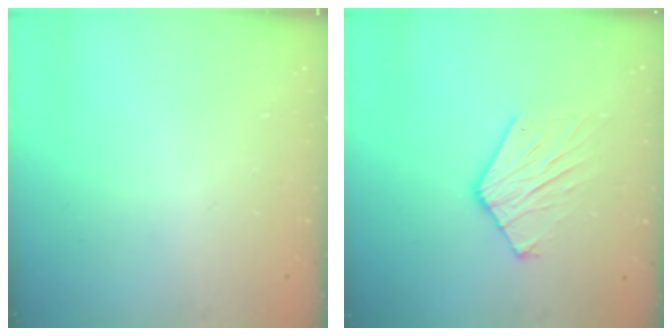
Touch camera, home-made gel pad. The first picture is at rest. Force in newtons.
{"total": 10.9, "press": 10.9, "slide": 0.9}